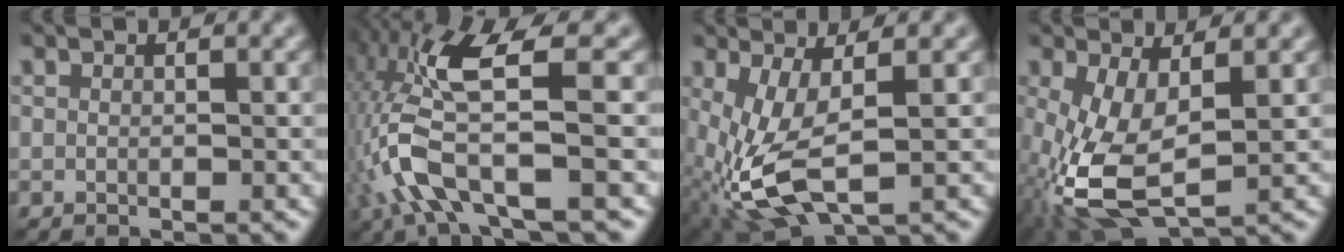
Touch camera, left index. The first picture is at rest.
{"total": 9.4, "force": [-1.7, 2.7, 8.9], "torque": [-0.207, 0.007, -0.038]}
{"total": 8.0, "force": [-1.4, 3.6, 7.0], "torque": [-0.181, -0.014, -0.024]}
{"total": 8.6, "force": [-1.4, 4.2, 7.3], "torque": [-0.187, -0.017, -0.025]}